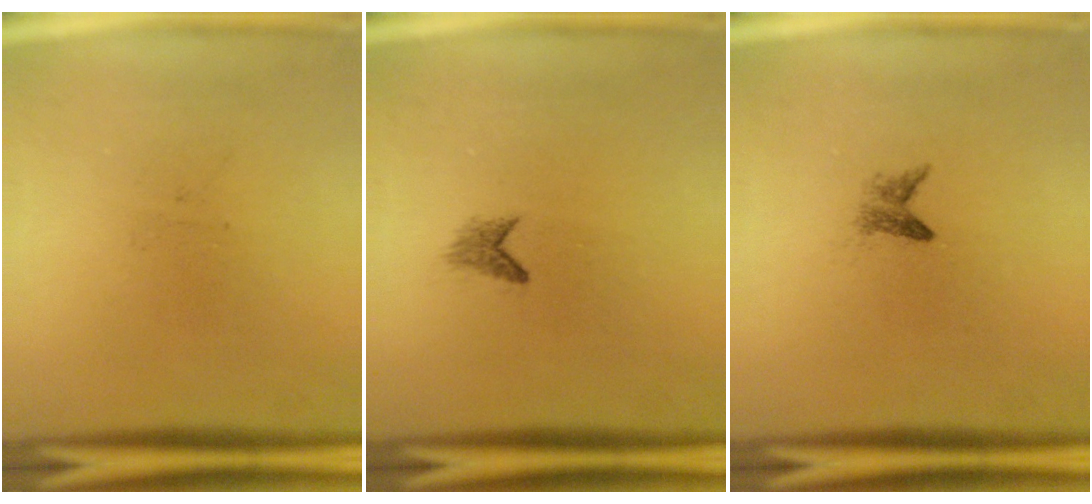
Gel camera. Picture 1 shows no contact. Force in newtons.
{"total": 1.2}
{"total": 1.4}